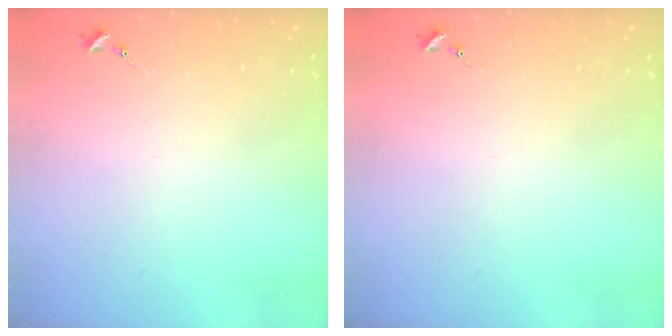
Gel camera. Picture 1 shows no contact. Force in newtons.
{"total": 0.0}